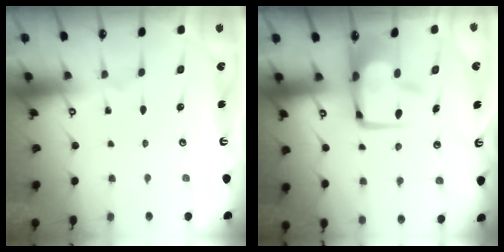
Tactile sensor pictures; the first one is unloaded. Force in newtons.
{"total": 10.6, "press": 10.4, "slide": 2.0}